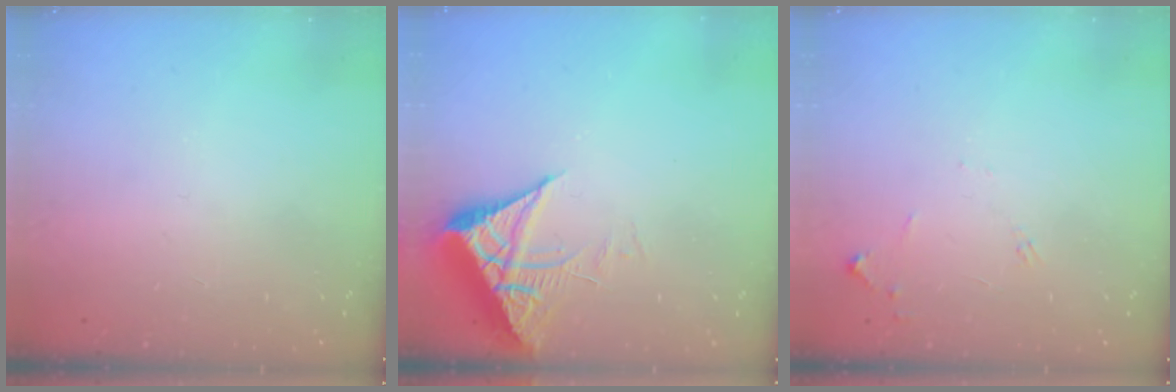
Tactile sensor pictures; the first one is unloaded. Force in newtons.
{"total": 6.6, "press": 6.6, "slide": 0.8}
{"total": 6.3, "press": 6.3, "slide": 0.8}